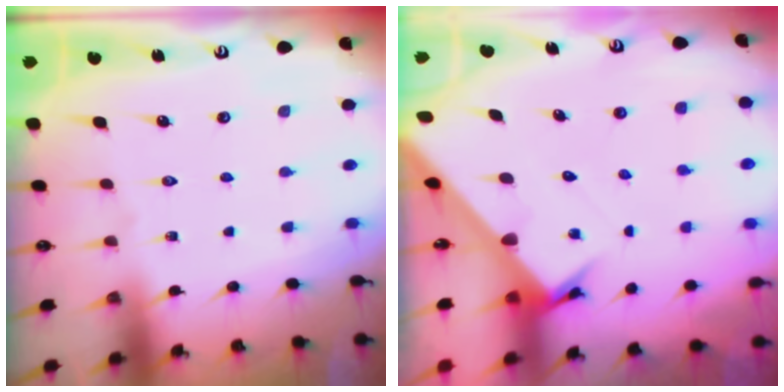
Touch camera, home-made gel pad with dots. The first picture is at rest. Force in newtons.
{"total": 3.0, "press": 3.0, "slide": 0.2}